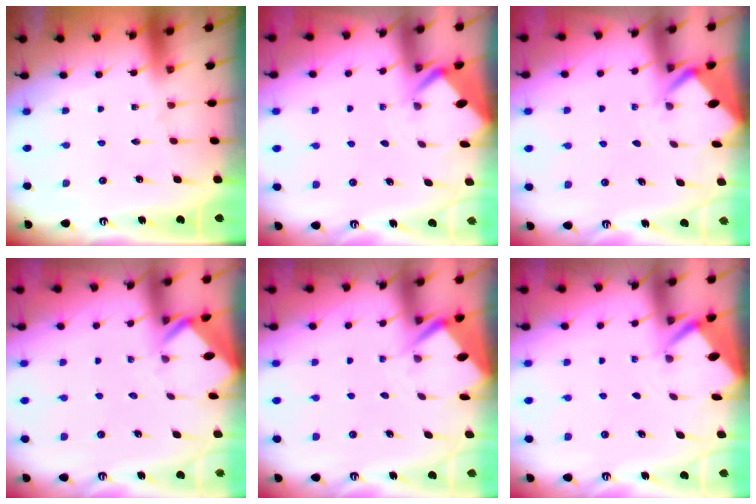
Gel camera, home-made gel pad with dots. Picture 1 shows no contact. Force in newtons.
{"total": 2.9, "press": 2.9, "slide": 0.2}
{"total": 2.9, "press": 2.9, "slide": 0.2}
{"total": 2.9, "press": 2.9, "slide": 0.2}
{"total": 3.4, "press": 3.4, "slide": 0.3}
{"total": 2.6, "press": 2.6, "slide": 0.0}